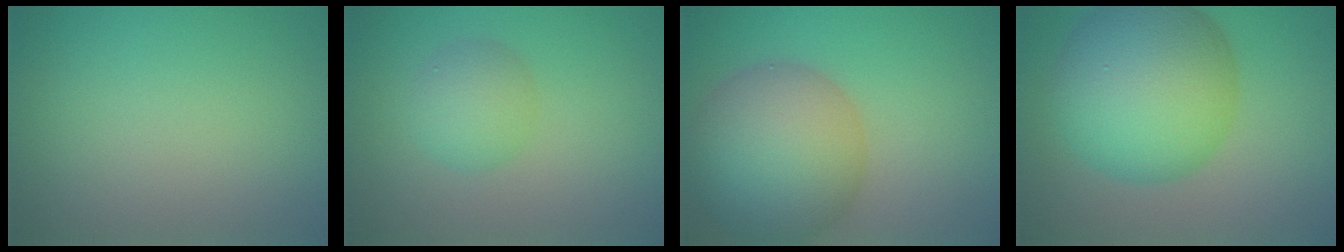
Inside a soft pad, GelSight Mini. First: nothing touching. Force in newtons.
{"total": 2.7, "press": 2.7, "slide": 0.1}
{"total": 10.0, "press": 10.0, "slide": 0.5}
{"total": 11.1, "press": 11.1, "slide": 0.2}